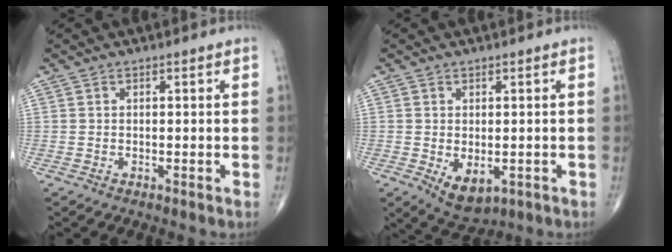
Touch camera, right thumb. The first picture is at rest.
{"total": 5.9, "force": [-1.5, 3.5, 4.5], "torque": [-0.061, -0.006, -0.007]}